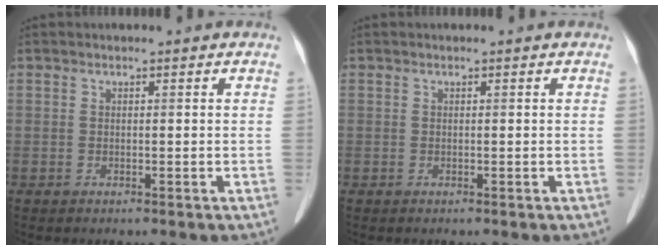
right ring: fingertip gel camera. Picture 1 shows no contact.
{"total": 0.0}